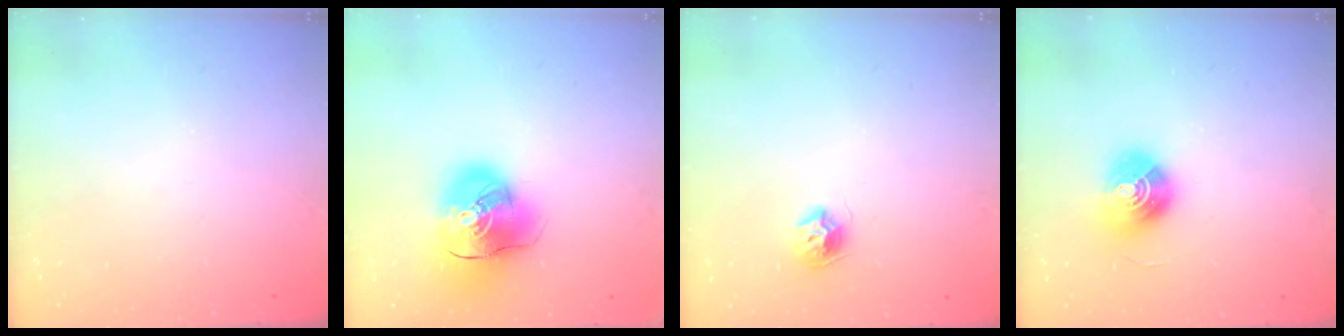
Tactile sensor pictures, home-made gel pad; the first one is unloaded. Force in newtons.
{"total": 15.9, "press": 15.6, "slide": 2.7}
{"total": 8.1, "press": 8.1, "slide": 0.1}
{"total": 10.4, "press": 10.4, "slide": 0.3}